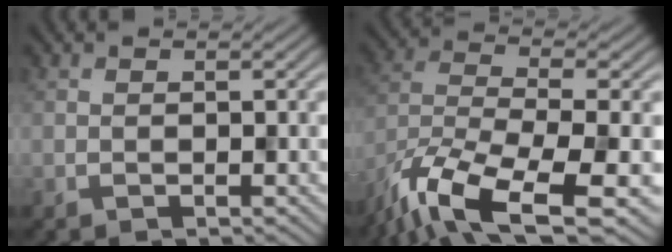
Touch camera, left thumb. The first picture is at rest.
{"total": 14.0, "force": [-9.8, 4.5, 8.9], "torque": [-0.207, -0.041, -0.149]}